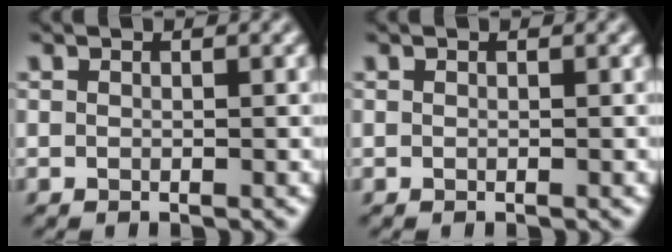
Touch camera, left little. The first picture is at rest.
{"total": 0.0}